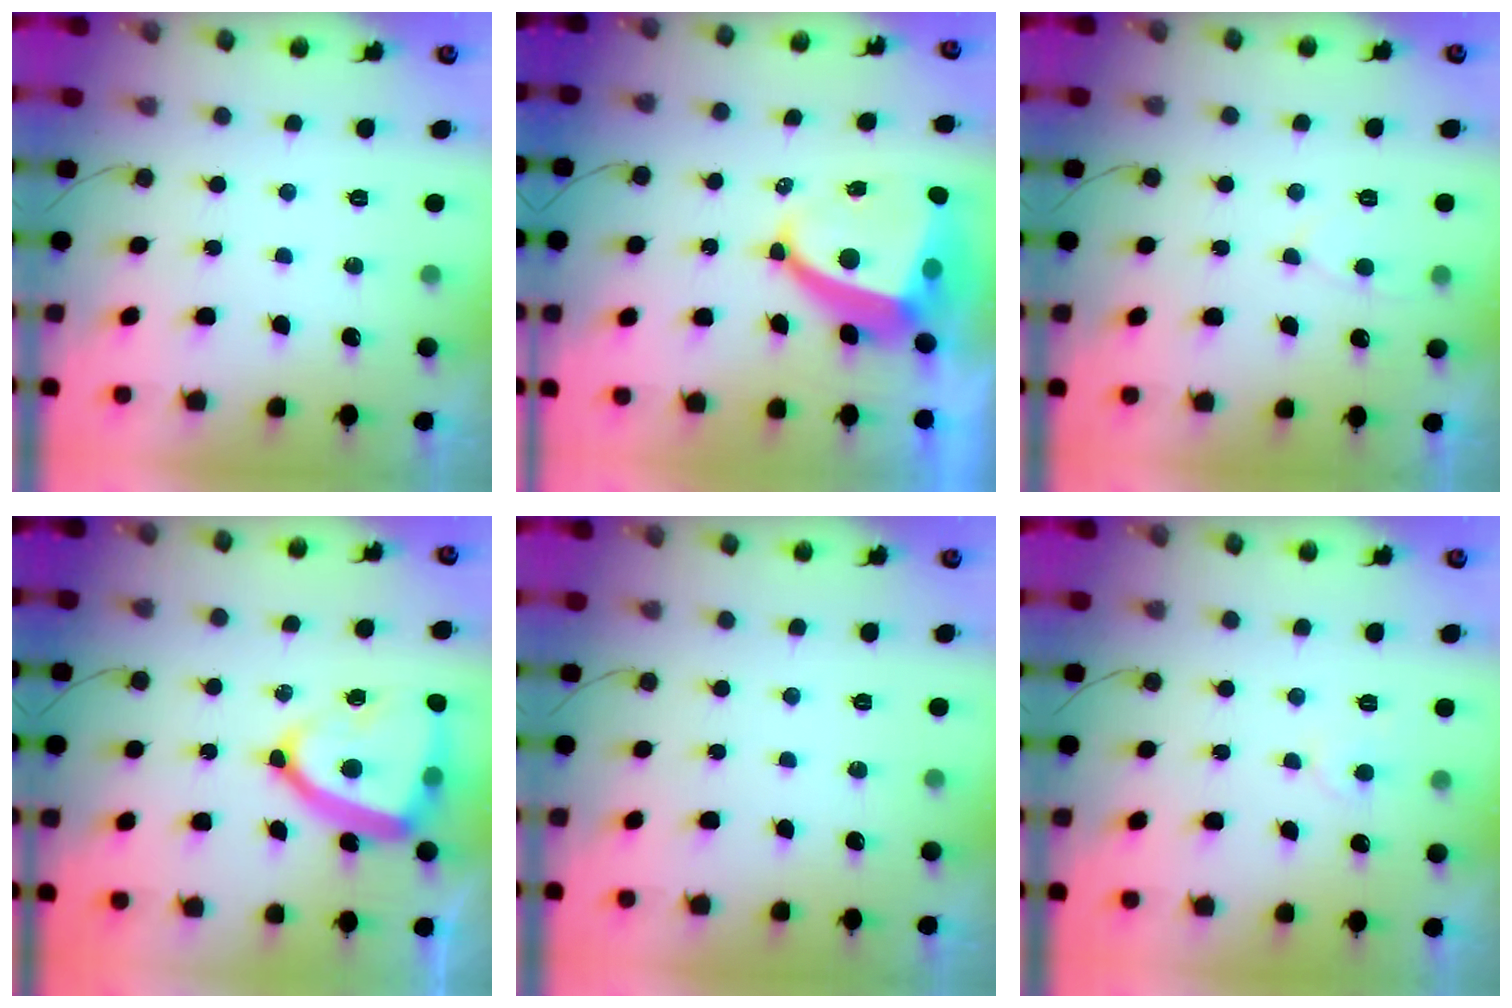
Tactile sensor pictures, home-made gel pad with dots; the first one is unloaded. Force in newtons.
{"total": 9.1, "press": 9.0, "slide": 1.1}
{"total": 3.3, "press": 3.3, "slide": 0.4}
{"total": 17.6, "press": 17.5, "slide": 1.6}
{"total": 0.0}
{"total": 3.7, "press": 3.7, "slide": 0.4}